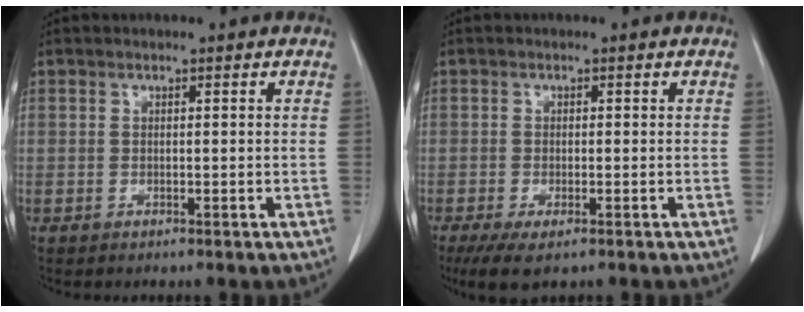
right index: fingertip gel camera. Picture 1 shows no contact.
{"total": 4.7, "force": [-2.9, 1.4, 3.4], "torque": [-0.060, -0.012, -0.046]}